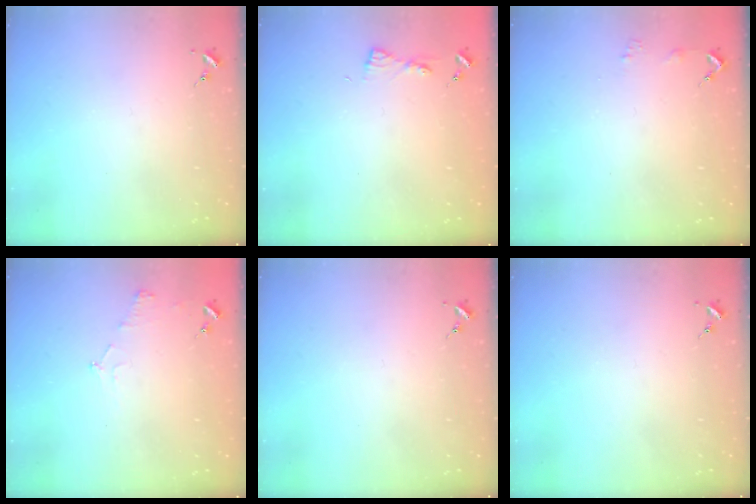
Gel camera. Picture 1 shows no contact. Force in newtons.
{"total": 4.8, "press": 4.7, "slide": 0.6}
{"total": 2.4, "press": 2.4, "slide": 0.3}
{"total": 5.9, "press": 5.9, "slide": 0.7}
{"total": 0.0}
{"total": 0.0}